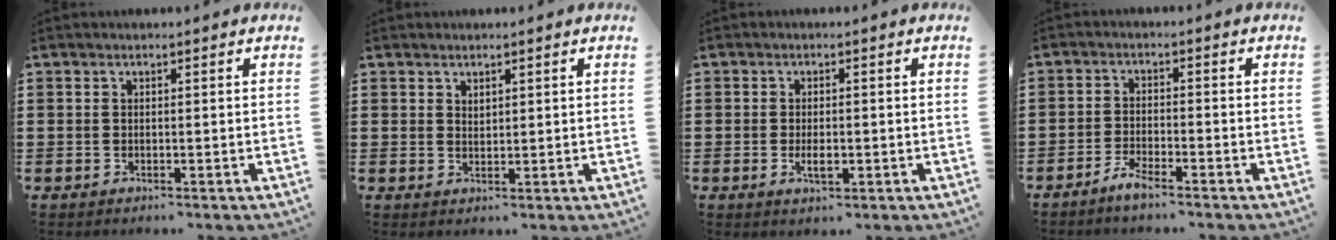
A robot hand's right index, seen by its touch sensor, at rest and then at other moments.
{"total": 1.3, "force": [1.2, 0.5, 0.1], "torque": [-0.003, 0.001, 0.023]}
{"total": 2.4, "force": [-0.6, 1.0, 2.1], "torque": [-0.040, 0.001, -0.010]}
{"total": 2.5, "force": [-2.3, 0.0, 0.9], "torque": [-0.026, 0.000, -0.046]}